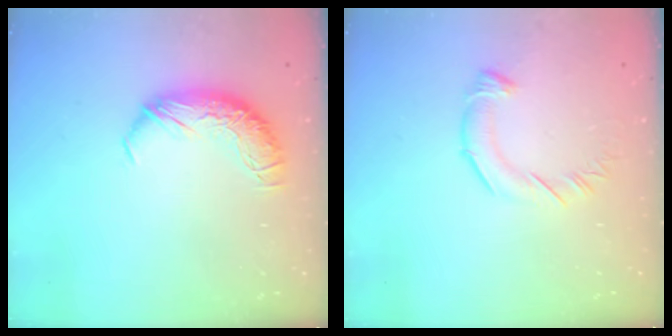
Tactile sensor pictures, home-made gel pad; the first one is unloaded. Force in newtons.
{"total": 3.0, "press": 3.0, "slide": 0.2}